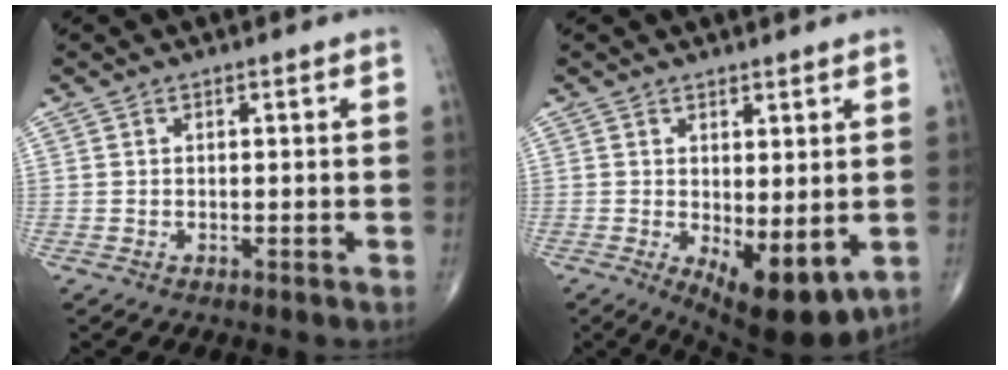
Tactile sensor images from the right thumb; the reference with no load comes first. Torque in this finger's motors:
{"motor_torque": [-0.15, 0.77, 0.16, -0.14, 0.08]}